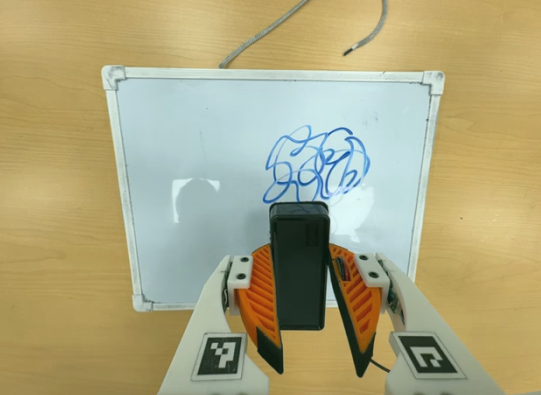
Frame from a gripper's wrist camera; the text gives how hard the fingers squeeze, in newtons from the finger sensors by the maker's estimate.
{"total": 6.1, "left": 5.6, "right": 6.7}